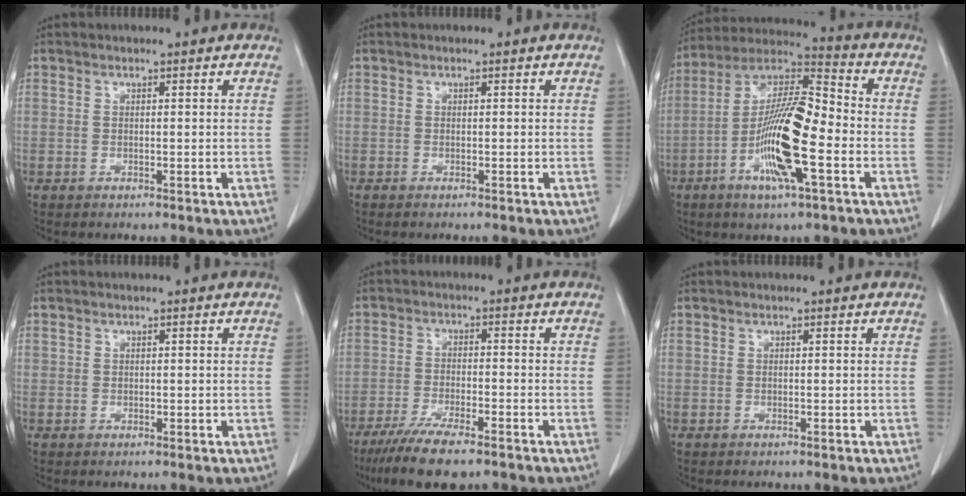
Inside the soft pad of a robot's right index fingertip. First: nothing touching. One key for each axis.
{"total": 0.0}
{"total": 15.9, "fx": -4.4, "fy": 2.5, "fz": 15.1, "tx": -0.289, "ty": 0.002, "tz": -0.083}
{"total": 0.5, "fx": 0.2, "fy": 0.5, "fz": 0.2, "tx": 0.002, "ty": 0.002, "tz": 0.002}
{"total": 9.3, "fx": -6.9, "fy": 1.6, "fz": 6.0, "tx": -0.101, "ty": -0.019, "tz": -0.112}
{"total": 0.0}